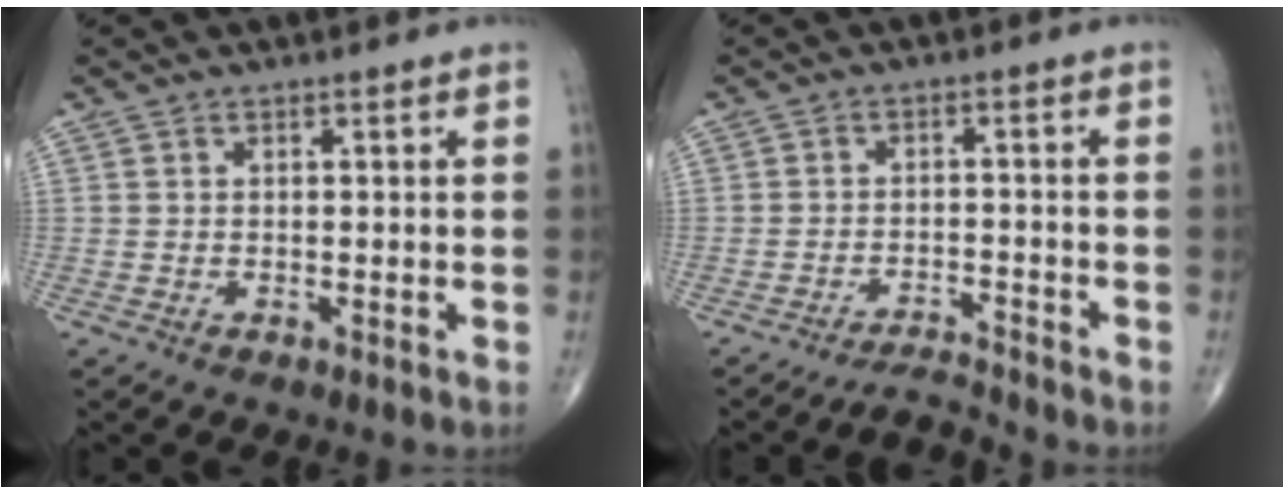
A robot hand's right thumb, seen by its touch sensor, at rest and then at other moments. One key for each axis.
{"total": 3.5, "fx": -3.4, "fy": -0.8, "fz": -0.5, "tx": -0.006, "ty": 0.022, "tz": -0.056}